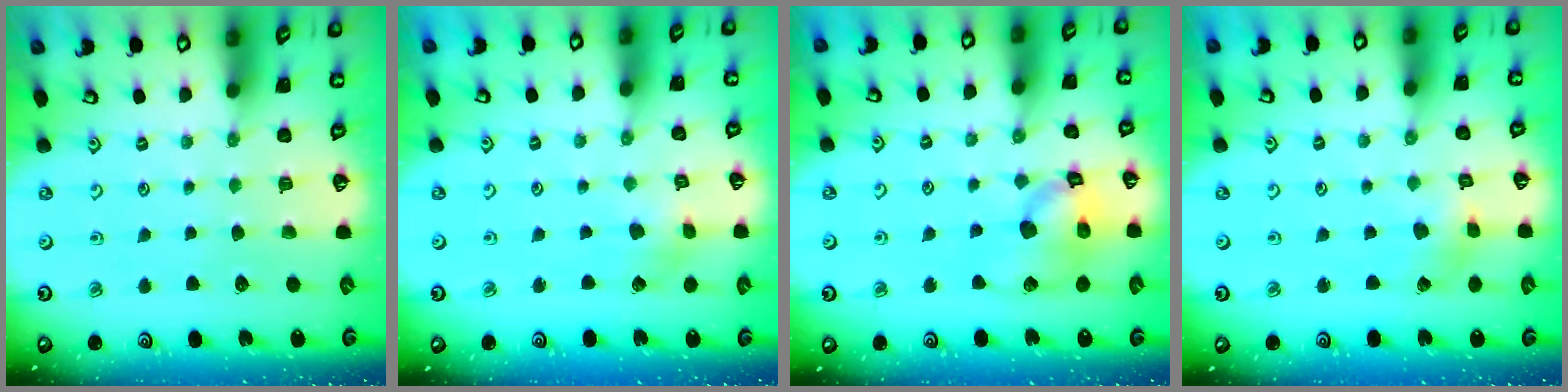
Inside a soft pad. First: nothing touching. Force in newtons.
{"total": 3.3, "press": 3.2, "slide": 0.4}
{"total": 14.3, "press": 14.2, "slide": 2.0}
{"total": 2.3, "press": 2.3, "slide": 0.5}